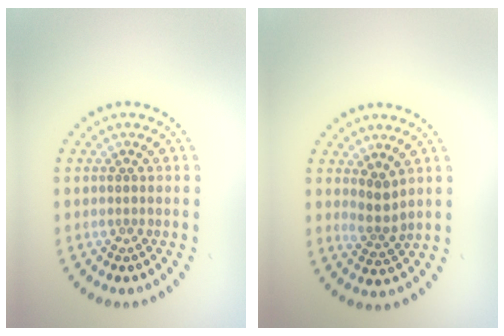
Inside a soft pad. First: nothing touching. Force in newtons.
{"total": 2.0, "press": 1.5, "slide": 1.4}